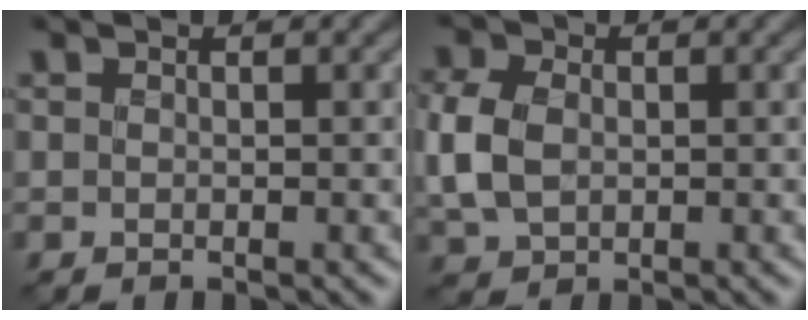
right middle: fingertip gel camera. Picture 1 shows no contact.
{"total": 4.5, "force": [-0.6, 3.3, 2.9], "torque": [-0.076, 0.002, -0.021]}